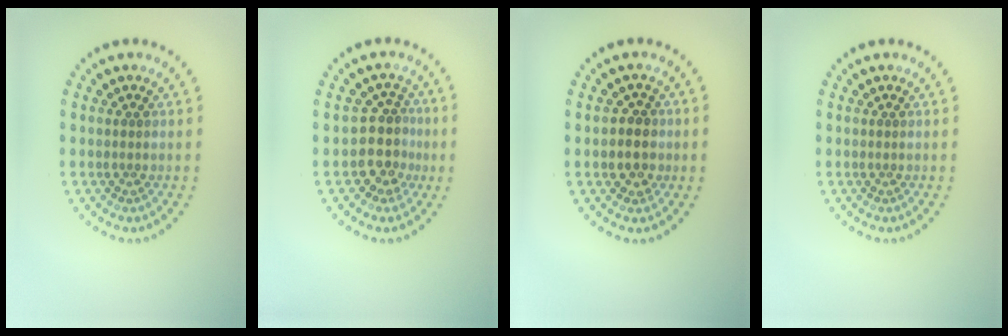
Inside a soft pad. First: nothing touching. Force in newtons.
{"total": 3.2, "press": 2.6, "slide": 1.9}
{"total": 2.4, "press": 2.3, "slide": 0.7}
{"total": 0.0}